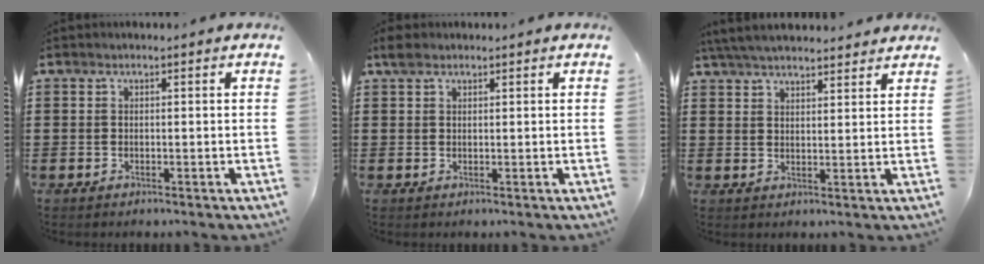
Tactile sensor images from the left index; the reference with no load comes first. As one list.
[{"total": 1.9, "force": [1.3, 1.0, 1.0], "torque": [-0.024, 0.007, 0.023]}, {"total": 4.8, "force": [4.6, 0.5, 1.5], "torque": [-0.042, -0.010, 0.086]}]